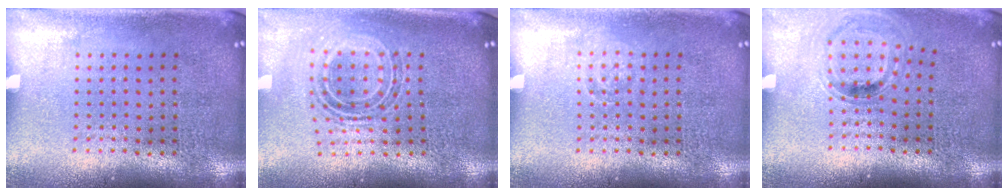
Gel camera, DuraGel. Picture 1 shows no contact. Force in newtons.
{"total": 0.9, "press": 0.9, "slide": 0.4}
{"total": 0.7, "press": 0.7, "slide": 0.2}
{"total": 0.8, "press": 0.8, "slide": 0.2}